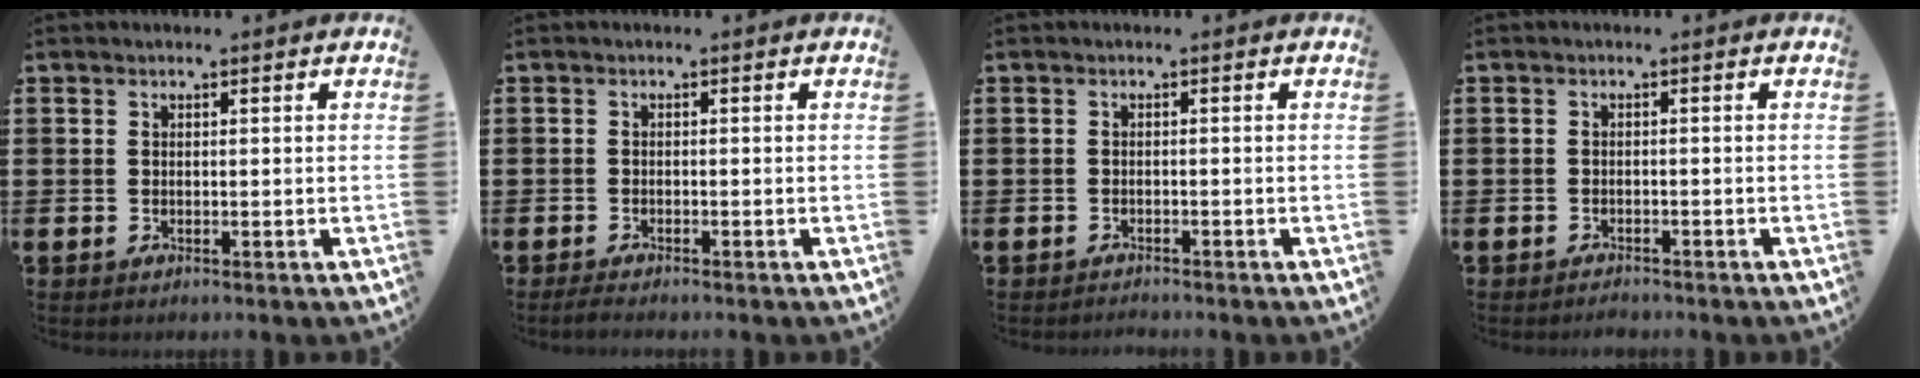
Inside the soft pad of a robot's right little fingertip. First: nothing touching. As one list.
[{"total": 1.0, "force": [-0.8, 0.1, 0.6], "torque": [-0.012, -0.002, -0.015]}, {"total": 0.7, "force": [-0.7, 0.0, 0.0], "torque": [-0.001, -0.001, -0.015]}, {"total": 1.0, "force": [-1.0, 0.1, 0.0], "torque": [-0.004, 0.000, -0.021]}]